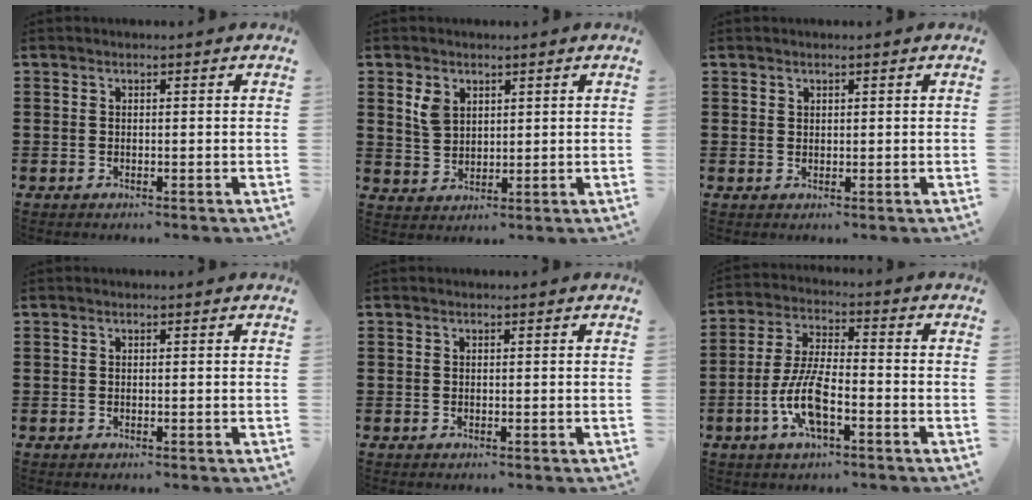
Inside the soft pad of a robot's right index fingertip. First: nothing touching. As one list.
[{"total": 3.7, "force": [1.9, 2.6, 1.8], "torque": [-0.046, 0.009, 0.035]}, {"total": 1.0, "force": [0.8, 0.6, 0.1], "torque": [-0.003, 0.001, 0.016]}, {"total": 0.0}, {"total": 0.0}, {"total": 9.0, "force": [-3.3, 3.0, 7.8], "torque": [-0.174, -0.008, -0.066]}]